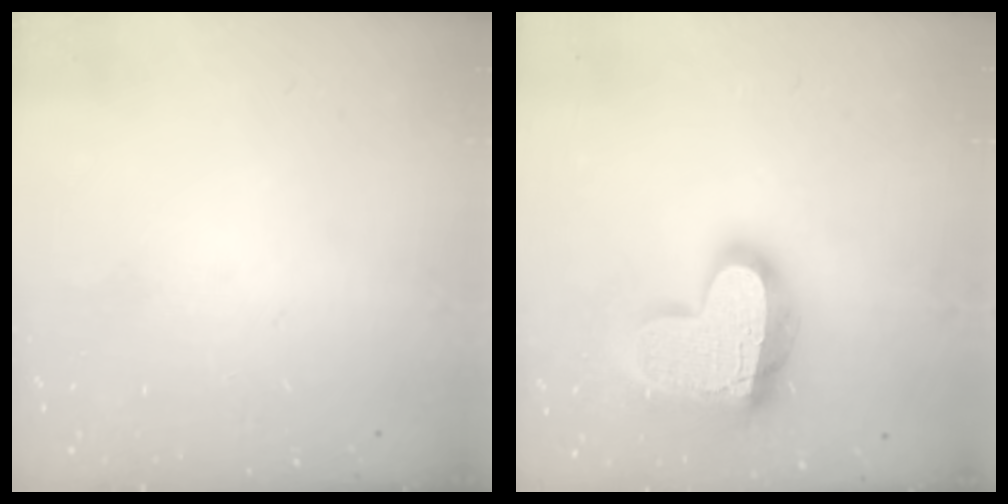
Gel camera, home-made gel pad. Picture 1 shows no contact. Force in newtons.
{"total": 20.2, "press": 20.1, "slide": 1.7}